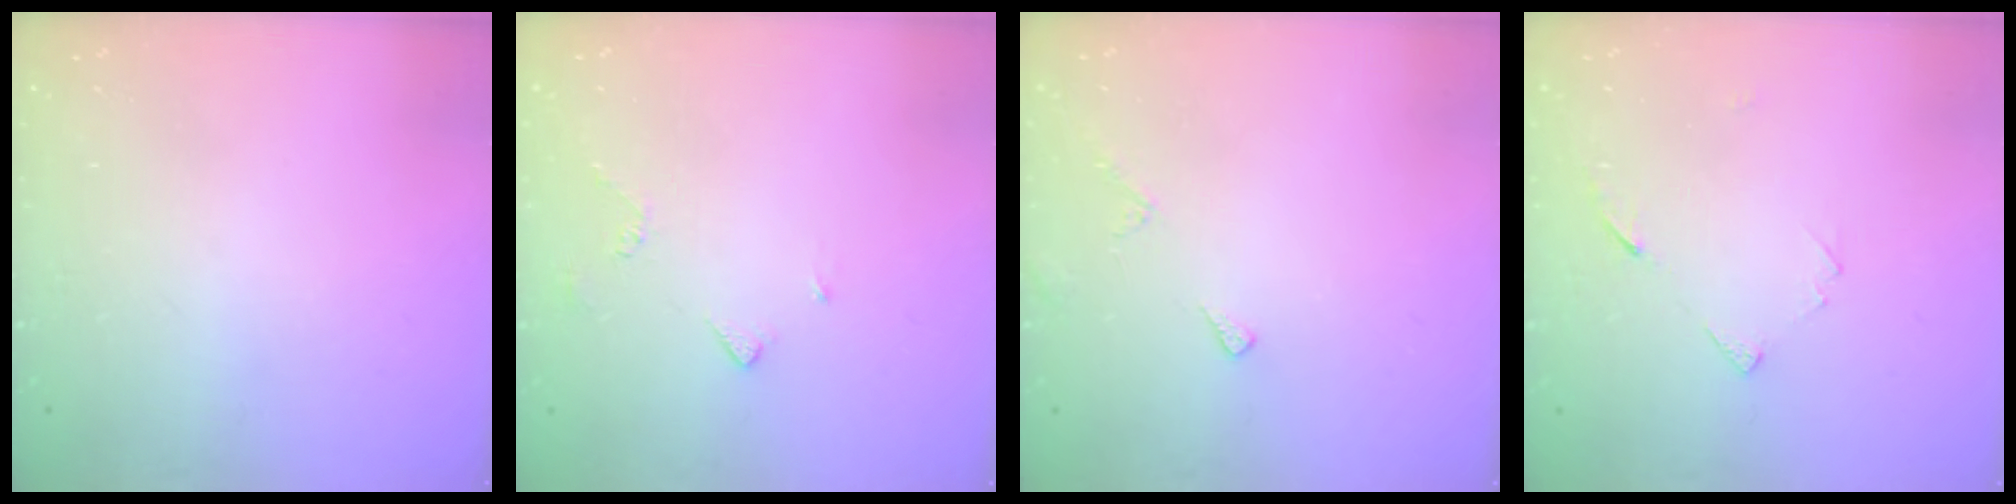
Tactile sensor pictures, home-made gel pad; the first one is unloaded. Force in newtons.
{"total": 3.3, "press": 3.2, "slide": 0.7}
{"total": 4.6, "press": 4.6, "slide": 0.4}
{"total": 4.3, "press": 4.2, "slide": 0.6}